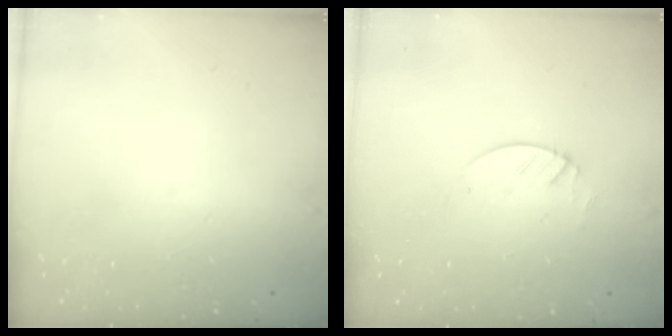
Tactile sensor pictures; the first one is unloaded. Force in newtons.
{"total": 2.1, "press": 2.1, "slide": 0.2}